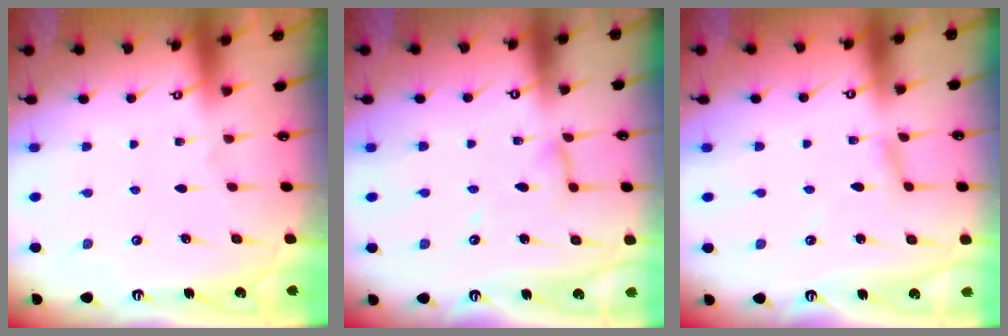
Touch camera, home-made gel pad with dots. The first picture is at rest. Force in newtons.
{"total": 4.9, "press": 4.9, "slide": 0.4}
{"total": 2.9, "press": 2.9, "slide": 0.3}